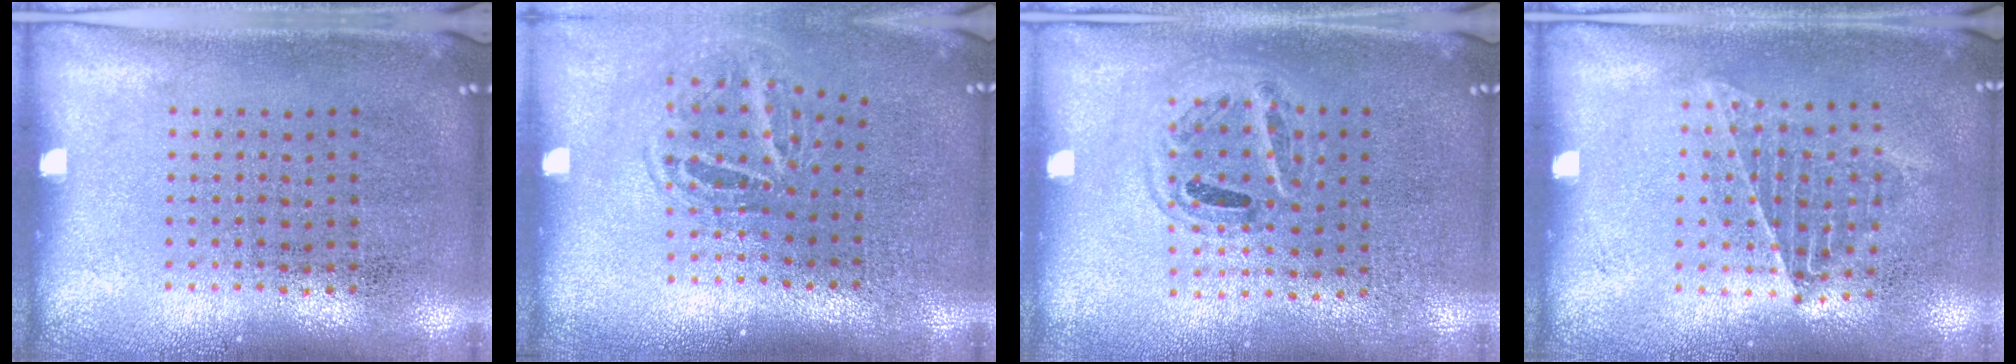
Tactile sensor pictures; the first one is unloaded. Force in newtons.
{"total": 1.7, "press": 1.2, "slide": 1.3}
{"total": 0.9, "press": 0.9, "slide": 0.1}
{"total": 1.0, "press": 1.0, "slide": 0.1}